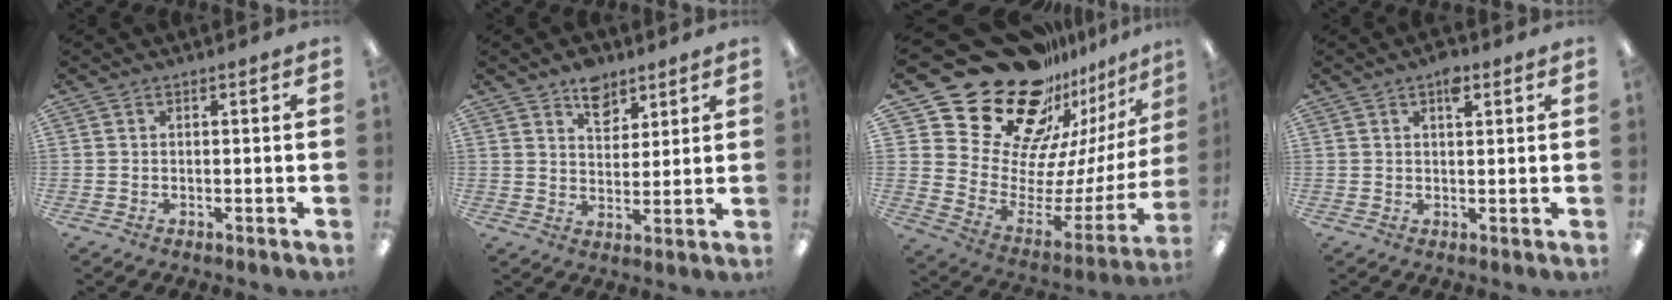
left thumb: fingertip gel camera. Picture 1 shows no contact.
{"total": 7.1, "force": [5.2, 4.1, 2.5], "torque": [-0.027, -0.024, 0.090]}
{"total": 30.4, "force": [21.5, 15.8, 14.5], "torque": [-0.234, -0.188, 0.423]}
{"total": 3.7, "force": [2.0, 1.7, 2.6], "torque": [-0.032, -0.005, 0.029]}